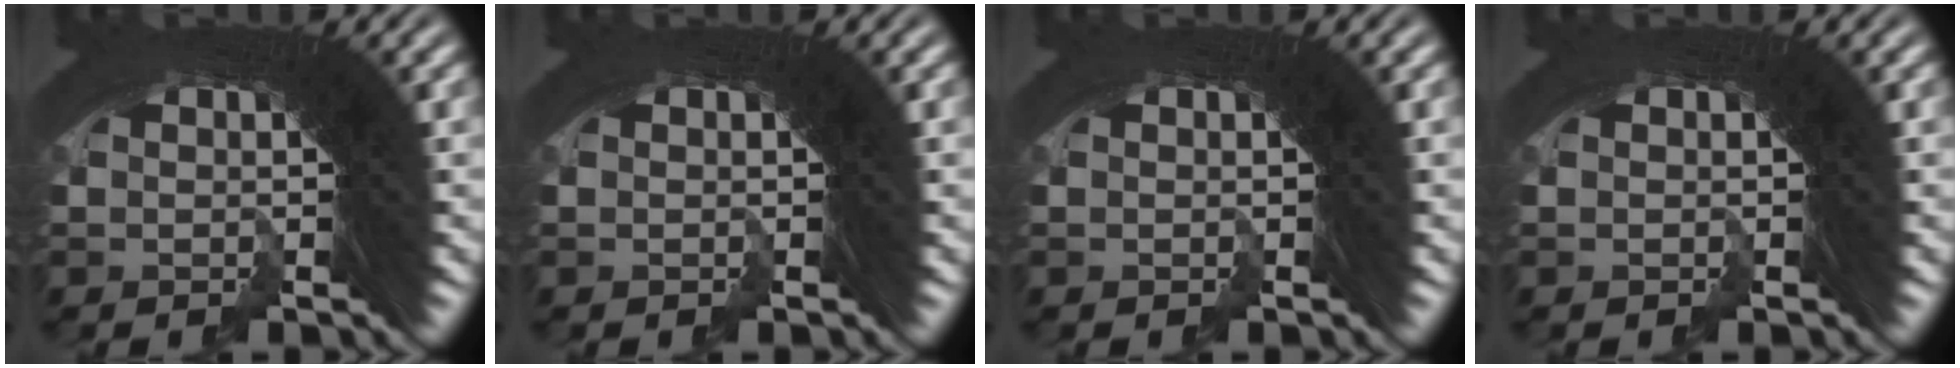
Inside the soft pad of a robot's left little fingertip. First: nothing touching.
{"total": 0.0}
{"total": 0.0}
{"total": 0.0}